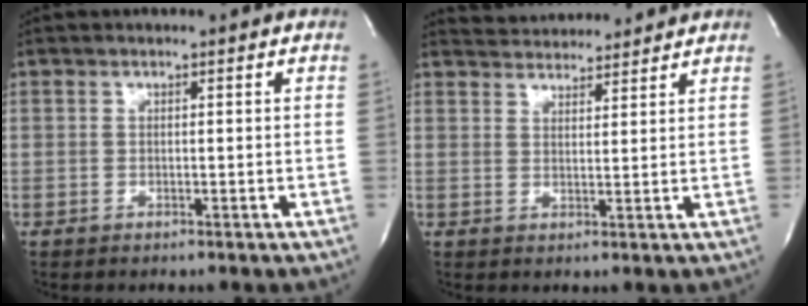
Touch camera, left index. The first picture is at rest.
{"total": 7.4, "force": [7.3, 1.1, 1.1], "torque": [-0.020, 0.019, 0.103]}